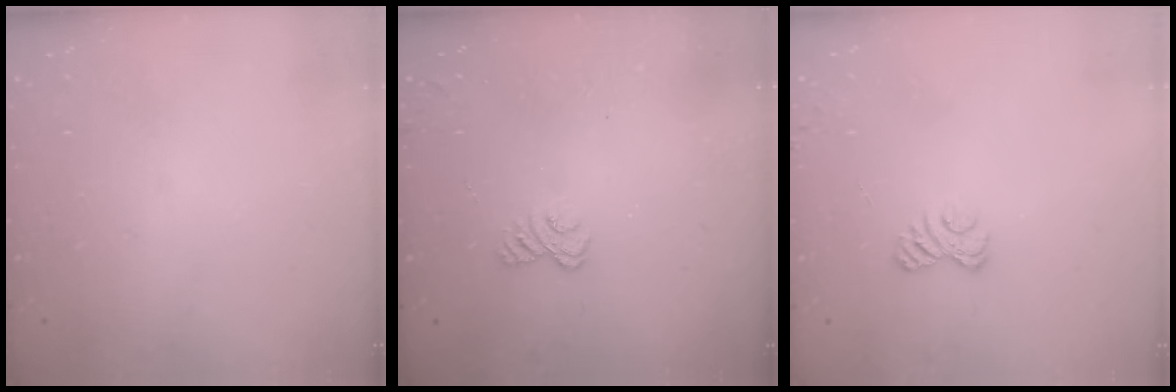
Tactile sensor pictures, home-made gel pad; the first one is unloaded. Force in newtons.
{"total": 2.8, "press": 2.5, "slide": 1.4}
{"total": 2.8, "press": 2.5, "slide": 1.3}